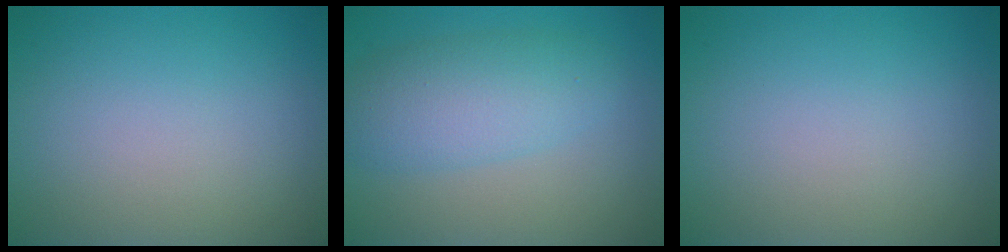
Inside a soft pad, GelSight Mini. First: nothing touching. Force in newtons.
{"total": 4.9, "press": 4.9, "slide": 0.2}
{"total": 0.0}